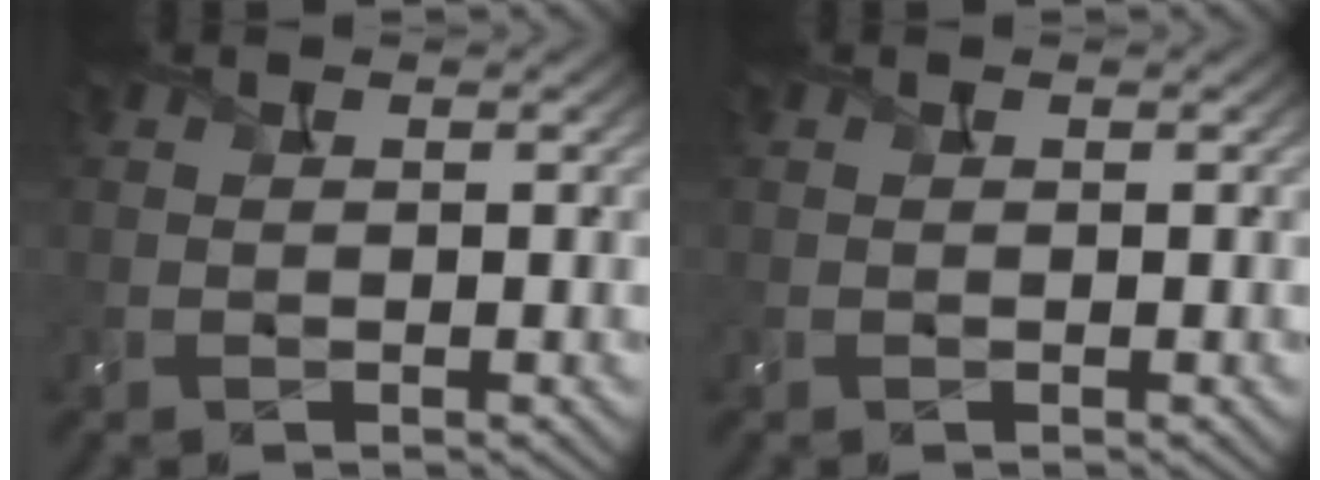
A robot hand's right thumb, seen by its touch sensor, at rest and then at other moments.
{"total": 0.0}